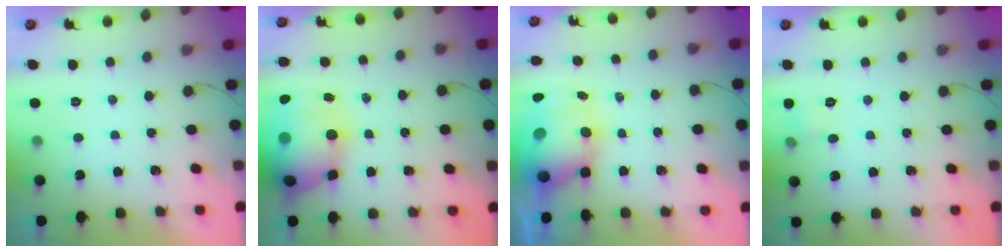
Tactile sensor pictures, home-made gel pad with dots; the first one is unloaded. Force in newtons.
{"total": 21.5, "press": 20.9, "slide": 4.9}
{"total": 11.8, "press": 11.3, "slide": 3.2}
{"total": 4.8, "press": 4.5, "slide": 1.6}